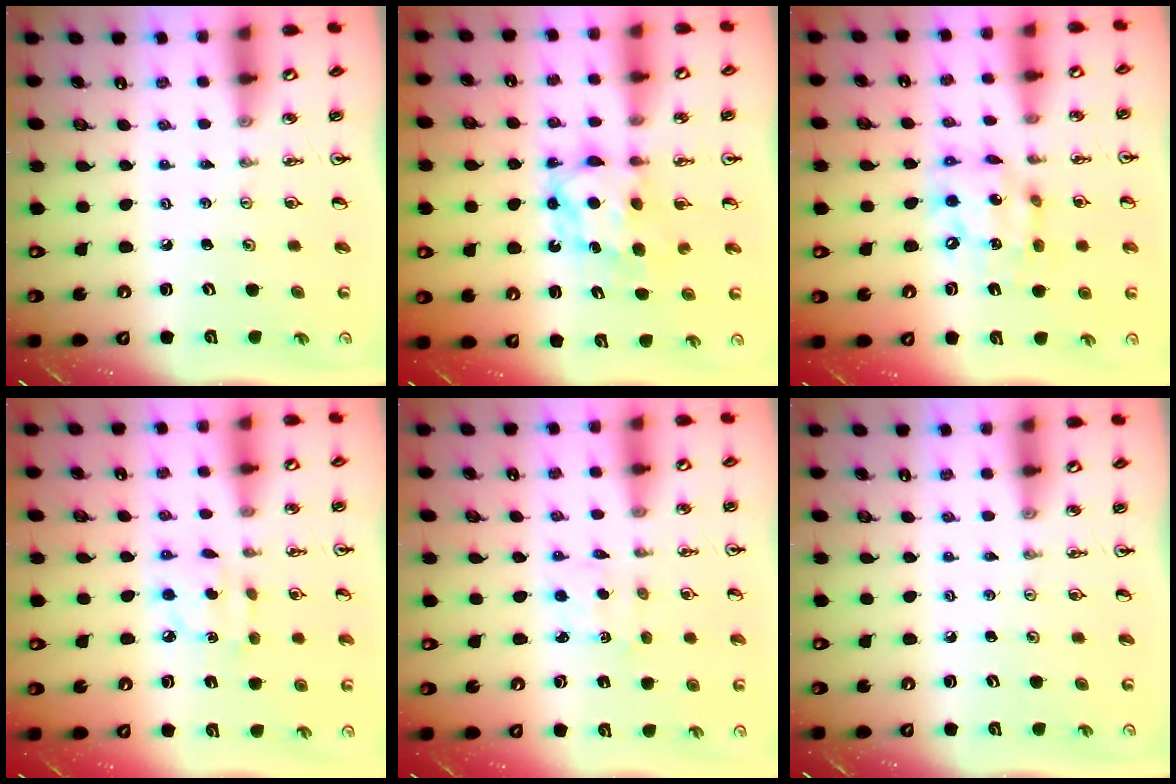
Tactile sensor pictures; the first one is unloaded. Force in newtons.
{"total": 6.9, "press": 6.9, "slide": 0.5}
{"total": 12.1, "press": 12.0, "slide": 1.5}
{"total": 4.0, "press": 4.0, "slide": 0.3}
{"total": 2.5, "press": 2.4, "slide": 0.6}
{"total": 0.0}